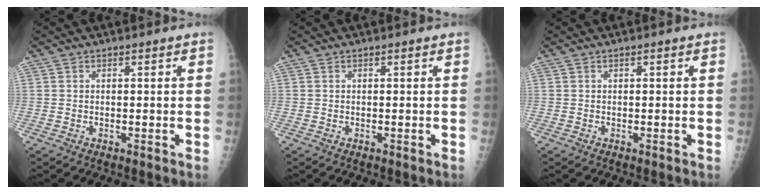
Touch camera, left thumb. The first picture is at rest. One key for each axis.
{"total": 0.0}
{"total": 0.0}